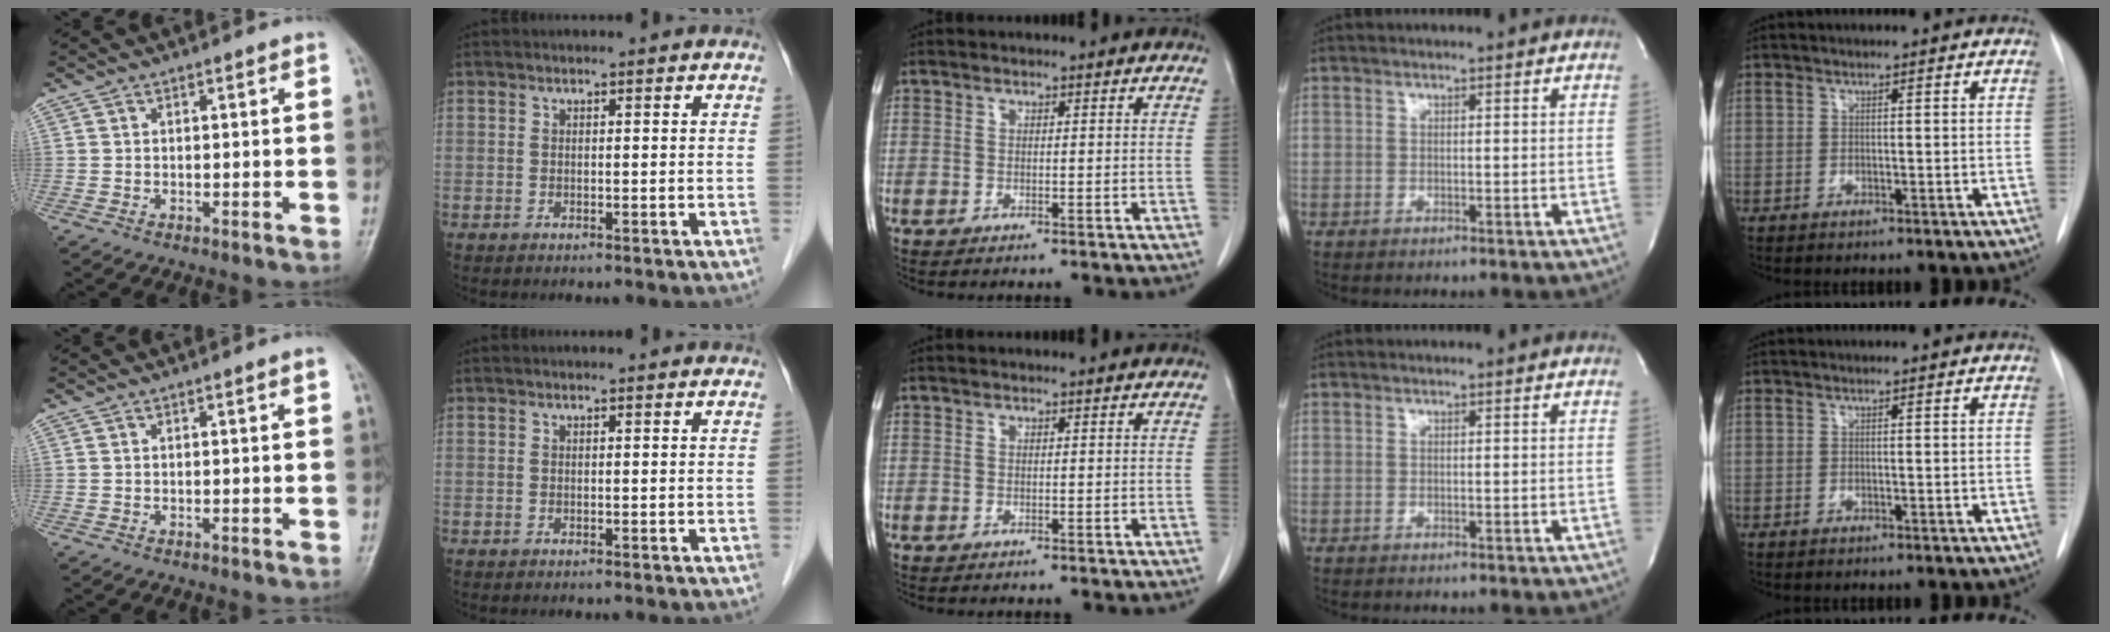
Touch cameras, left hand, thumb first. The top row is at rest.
{"thumb": {"total": 0.8, "force": [0.3, -0.1, 0.8], "torque": [-0.014, 0.001, 0.003]}, "index": {"total": 0.7, "force": [0.7, 0.1, 0.1], "torque": [-0.007, 0.001, 0.002]}}